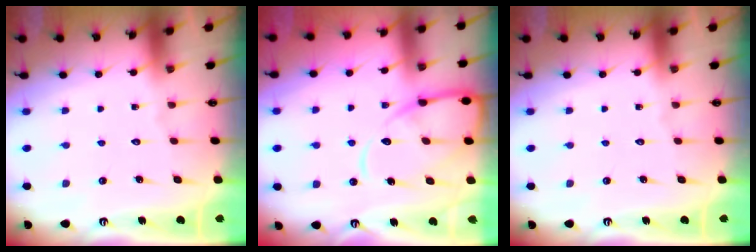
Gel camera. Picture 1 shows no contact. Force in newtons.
{"total": 11.7, "press": 11.7, "slide": 1.2}
{"total": 0.0}